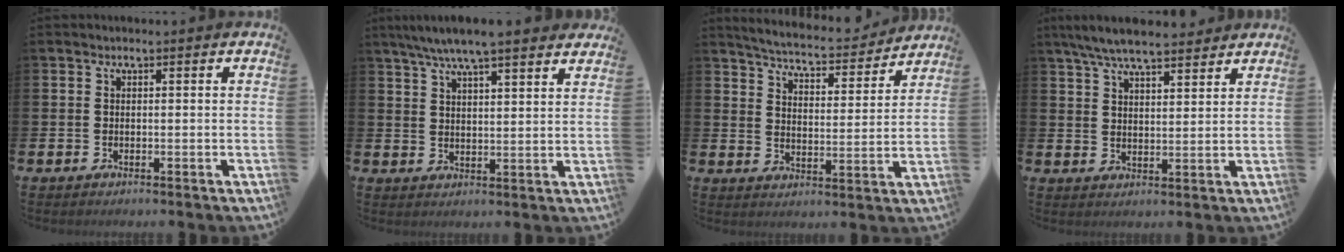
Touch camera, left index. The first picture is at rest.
{"total": 6.9, "force": [6.4, 0.5, 2.6], "torque": [-0.062, -0.021, 0.115]}
{"total": 5.6, "force": [5.5, 0.4, 1.0], "torque": [-0.040, -0.047, 0.092]}
{"total": 6.8, "force": [6.3, 1.1, 2.2], "torque": [-0.059, -0.022, 0.116]}